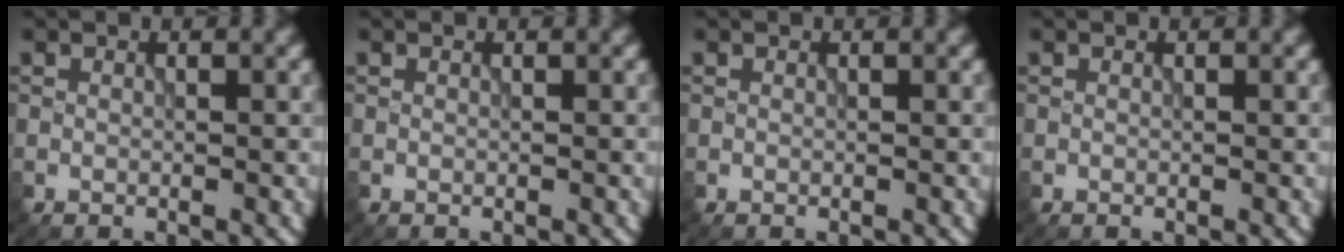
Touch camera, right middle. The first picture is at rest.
{"total": 0.0}
{"total": 0.0}
{"total": 0.0}